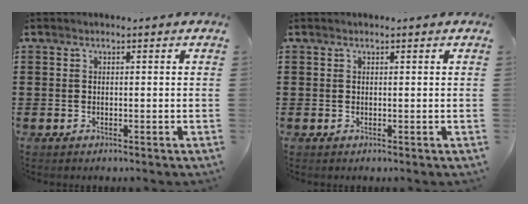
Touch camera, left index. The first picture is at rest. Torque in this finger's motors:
{"motor_torque": [-0.04, -0.02, -0.01, 0.00]}